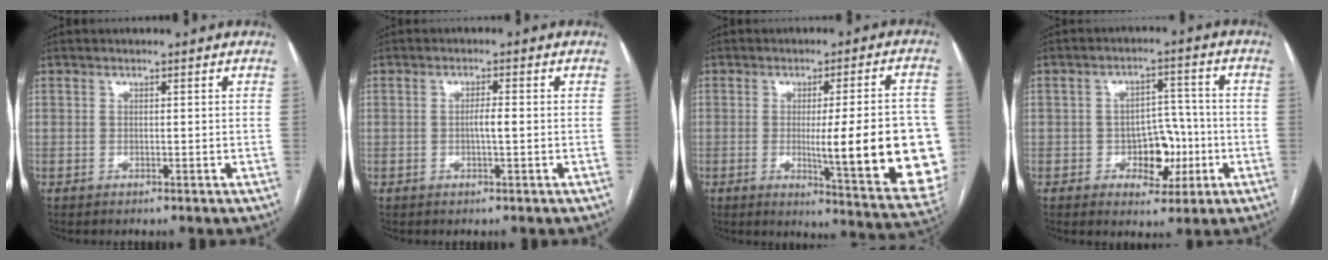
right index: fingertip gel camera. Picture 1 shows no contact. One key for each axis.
{"total": 2.1, "fx": -0.2, "fy": 0.1, "fz": 2.1, "tx": -0.039, "ty": 0.001, "tz": -0.003}
{"total": 18.8, "fx": -2.2, "fy": 2.1, "fz": 18.5, "tx": -0.163, "ty": -0.001, "tz": -0.012}
{"total": 7.3, "fx": -2.0, "fy": 4.4, "fz": 5.4, "tx": -0.072, "ty": 0.017, "tz": -0.024}